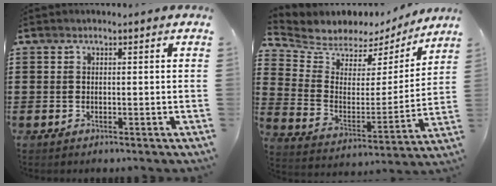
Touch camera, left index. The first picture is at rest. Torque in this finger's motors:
{"motor_torque": [-0.09, 0.45, 0.08, -0.01]}